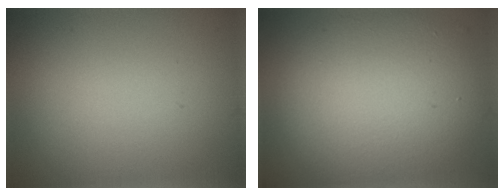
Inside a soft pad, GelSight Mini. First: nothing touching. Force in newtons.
{"total": 9.9, "press": 9.9, "slide": 0.7}